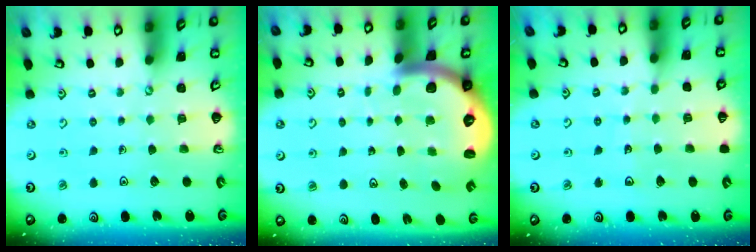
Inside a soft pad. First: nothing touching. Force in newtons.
{"total": 5.1, "press": 5.1, "slide": 0.9}
{"total": 2.5, "press": 2.5, "slide": 0.2}